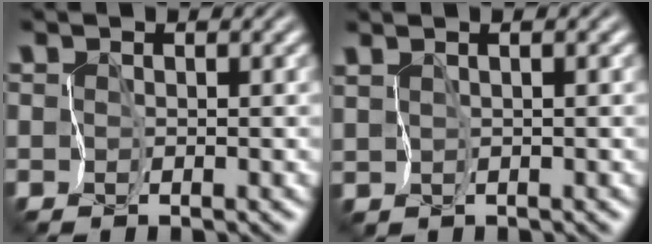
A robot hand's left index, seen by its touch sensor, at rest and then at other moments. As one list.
[{"total": 1.2, "force": [1.0, -0.2, 0.6], "torque": [-0.011, 0.004, 0.022]}]